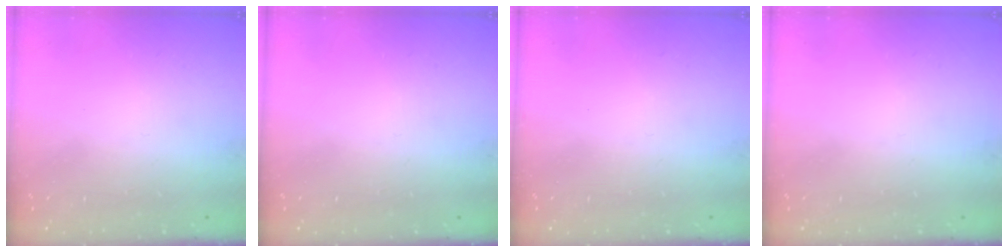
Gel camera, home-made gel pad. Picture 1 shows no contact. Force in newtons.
{"total": 0.0}
{"total": 0.0}
{"total": 0.0}